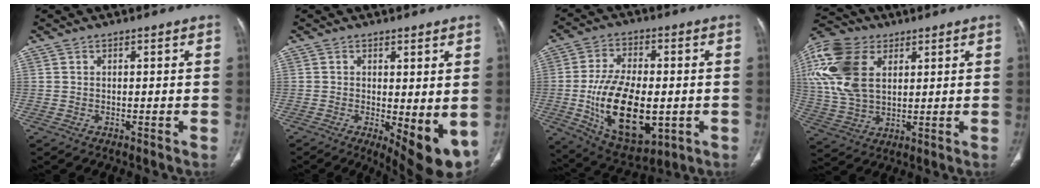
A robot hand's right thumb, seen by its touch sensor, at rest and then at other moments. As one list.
[{"total": 9.4, "force": [-1.5, 3.3, 8.7], "torque": [-0.114, -0.024, -0.013]}, {"total": 19.0, "force": [-3.0, 10.0, 15.9], "torque": [-0.261, -0.004, -0.033]}, {"total": 17.4, "force": [5.6, 11.3, 12.1], "torque": [-0.263, 0.000, 0.105]}]